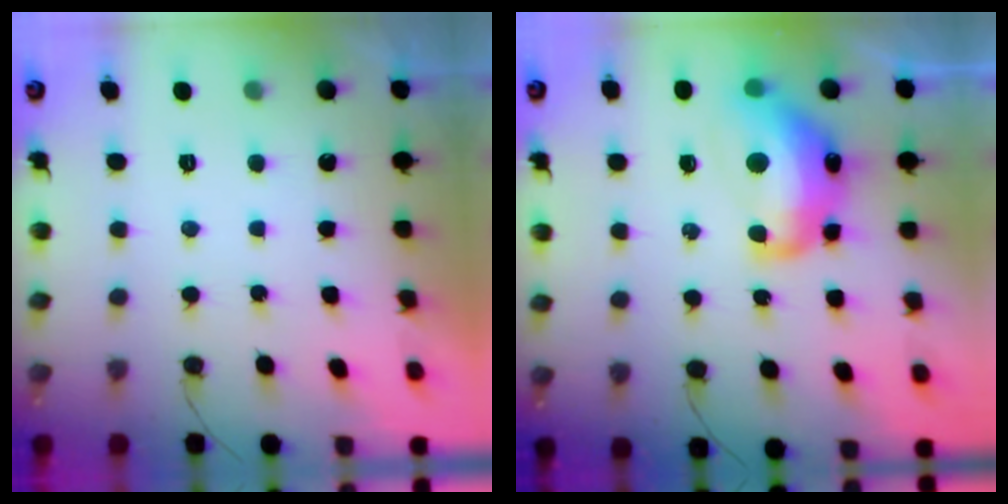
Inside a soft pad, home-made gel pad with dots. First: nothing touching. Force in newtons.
{"total": 15.8, "press": 15.8, "slide": 1.2}